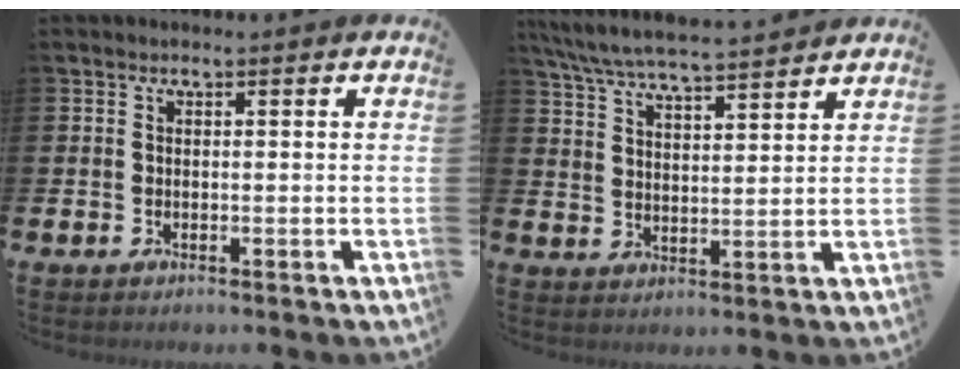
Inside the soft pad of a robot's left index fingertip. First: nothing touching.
{"total": 6.6, "force": [6.3, 0.4, 2.0], "torque": [-0.060, -0.036, 0.113]}